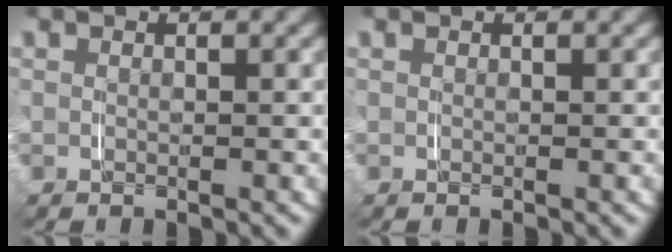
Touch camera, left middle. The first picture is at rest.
{"total": 0.0}